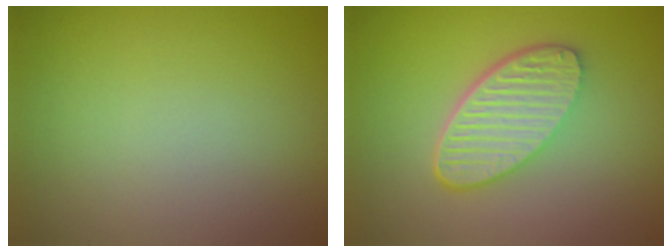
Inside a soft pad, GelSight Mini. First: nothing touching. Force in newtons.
{"total": 6.2, "press": 4.4, "slide": 4.3}